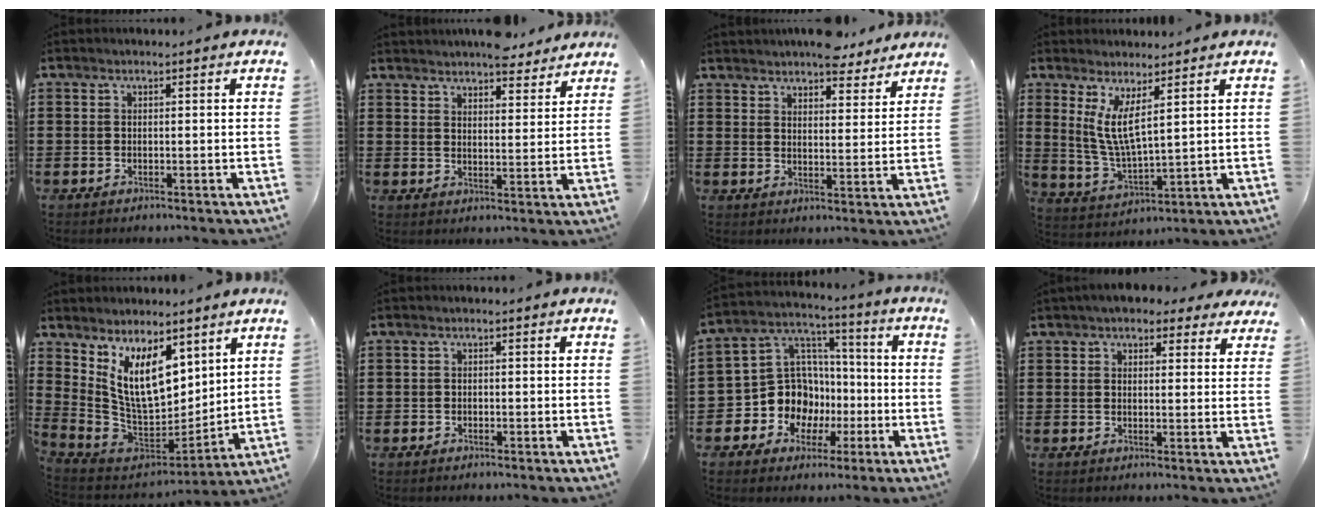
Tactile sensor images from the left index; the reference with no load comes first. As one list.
[{"total": 5.1, "force": [5.0, 0.6, 0.7], "torque": [-0.022, -0.019, 0.094]}, {"total": 5.4, "force": [5.3, 0.9, 0.9], "torque": [-0.019, -0.021, 0.097]}, {"total": 6.9, "force": [3.5, 1.5, 5.7], "torque": [-0.135, -0.018, 0.059]}, {"total": 11.5, "force": [5.4, 5.6, 8.4], "torque": [-0.187, -0.030, 0.104]}, {"total": 0.7, "force": [-0.4, 0.5, 0.1], "torque": [-0.005, 0.001, -0.009]}, {"total": 11.9, "force": [-3.0, 10.8, 3.9], "torque": [-0.123, 0.008, -0.045]}, {"total": 4.0, "force": [3.3, 1.6, 1.6], "torque": [-0.035, -0.002, 0.058]}]